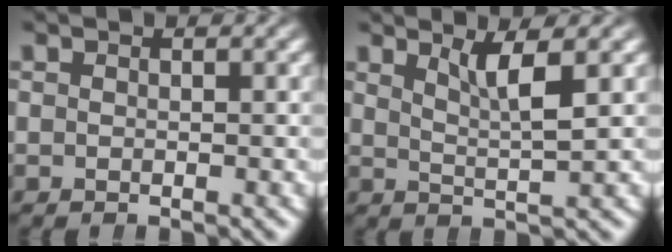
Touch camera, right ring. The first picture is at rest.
{"total": 2.7, "force": [1.7, -0.2, 2.1], "torque": [-0.044, -0.013, 0.034]}